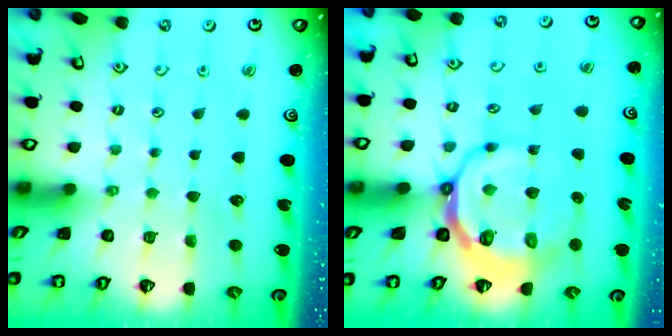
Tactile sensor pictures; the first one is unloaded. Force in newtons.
{"total": 9.8, "press": 9.2, "slide": 3.5}